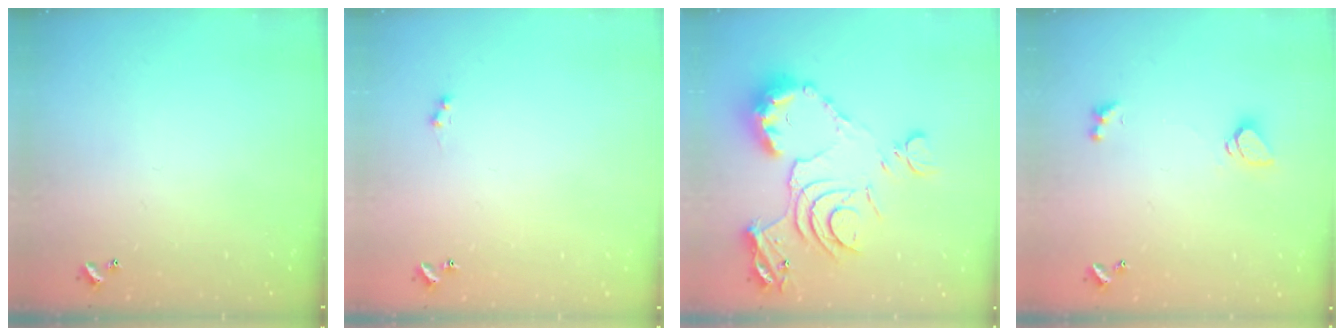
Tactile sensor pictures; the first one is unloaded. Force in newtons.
{"total": 1.0, "press": 0.9, "slide": 0.4}
{"total": 15.1, "press": 15.0, "slide": 1.6}
{"total": 1.2, "press": 1.1, "slide": 0.5}